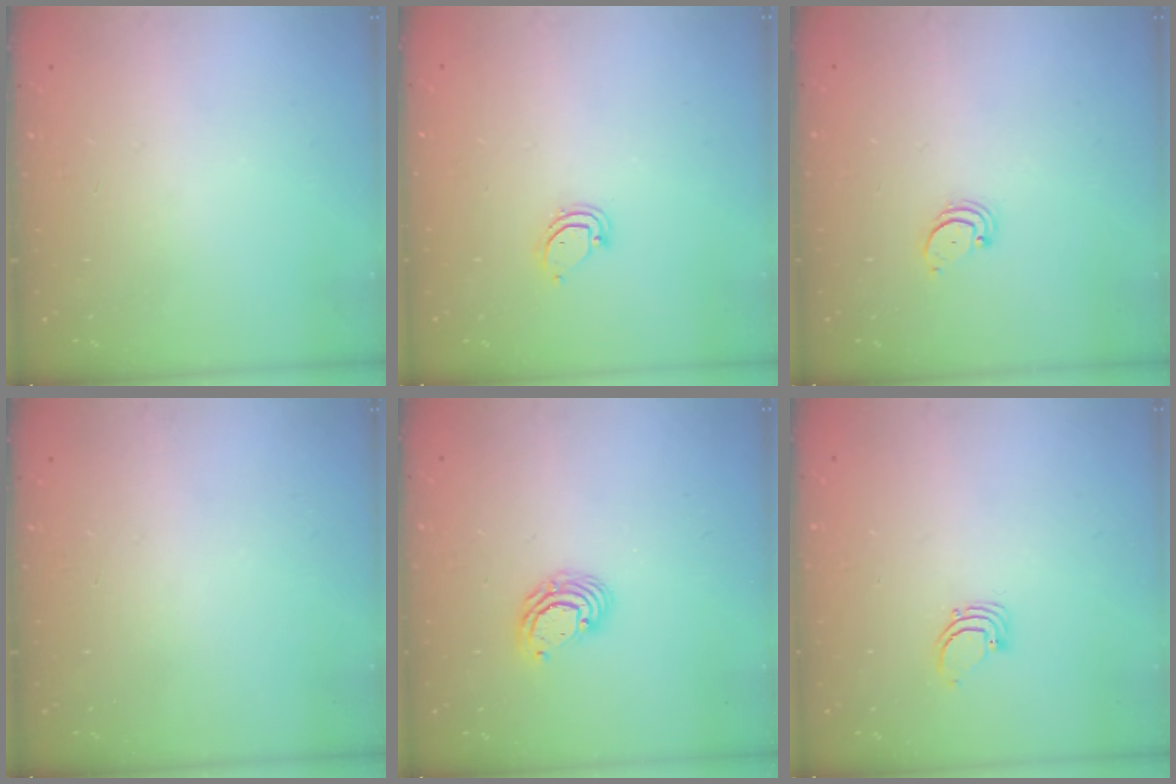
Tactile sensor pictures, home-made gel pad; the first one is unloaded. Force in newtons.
{"total": 3.1, "press": 3.1, "slide": 0.2}
{"total": 2.2, "press": 2.2, "slide": 0.2}
{"total": 0.0}
{"total": 5.4, "press": 5.4, "slide": 0.2}
{"total": 2.5, "press": 2.5, "slide": 0.1}